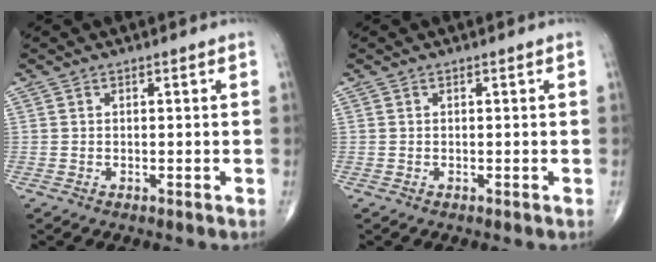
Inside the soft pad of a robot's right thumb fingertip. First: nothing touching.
{"total": 0.0}